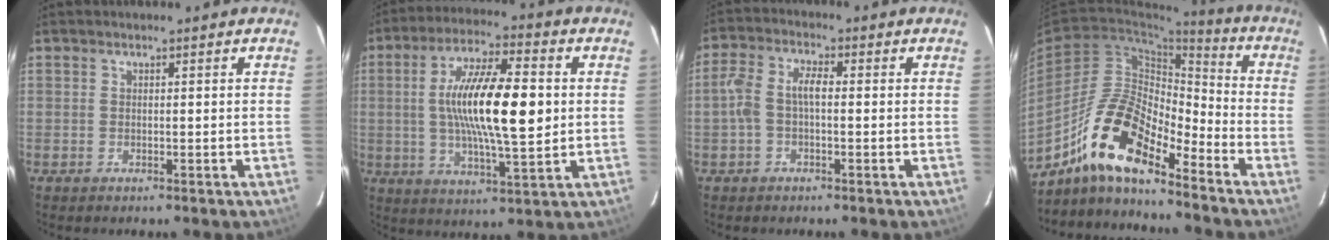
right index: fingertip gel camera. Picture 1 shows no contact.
{"total": 16.5, "force": [1.1, 4.2, 15.9], "torque": [-0.287, 0.008, 0.017]}
{"total": 5.0, "force": [-0.7, 2.3, 4.4], "torque": [-0.096, 0.016, -0.014]}
{"total": 15.4, "force": [-11.1, 4.3, 9.8], "torque": [-0.183, 0.003, -0.220]}